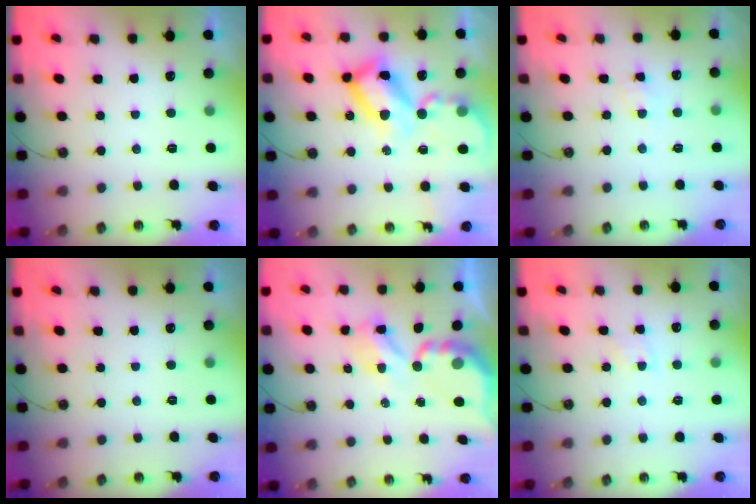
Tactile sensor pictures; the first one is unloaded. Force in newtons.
{"total": 21.8, "press": 21.6, "slide": 2.8}
{"total": 4.2, "press": 4.1, "slide": 0.6}
{"total": 0.0}
{"total": 6.3, "press": 6.3, "slide": 0.4}
{"total": 5.6, "press": 5.6, "slide": 0.7}